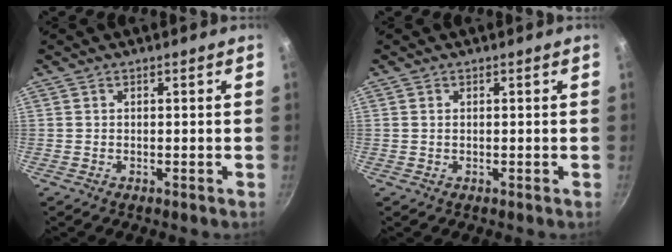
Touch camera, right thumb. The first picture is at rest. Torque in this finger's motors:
{"motor_torque": [0.13, -0.37, -0.05, 0.45, 0.04]}